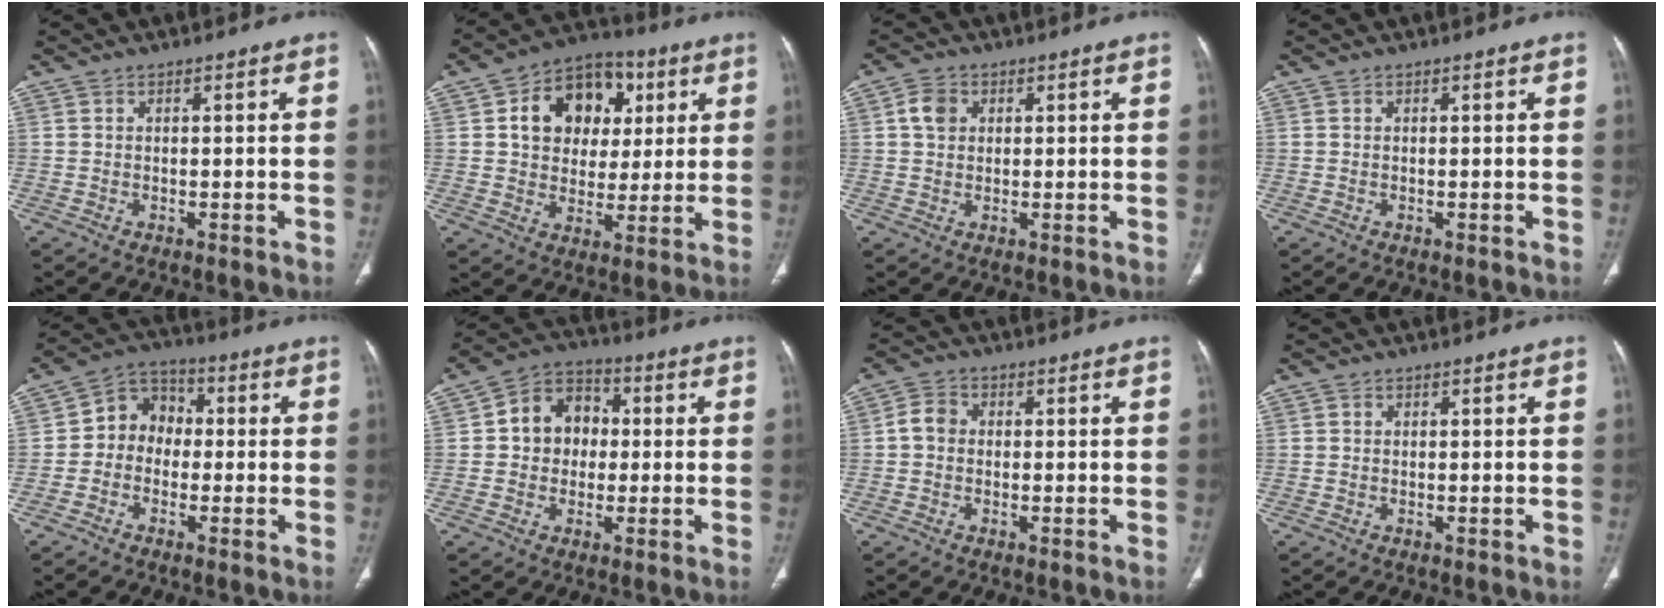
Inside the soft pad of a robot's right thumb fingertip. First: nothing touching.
{"total": 15.3, "force": [4.4, 11.8, 8.7], "torque": [-0.094, 0.004, 0.068]}
{"total": 3.9, "force": [1.0, 3.2, 2.0], "torque": [-0.029, 0.002, 0.017]}
{"total": 0.0}
{"total": 7.4, "force": [-0.8, 6.4, 3.6], "torque": [-0.026, 0.032, -0.034]}
{"total": 9.7, "force": [0.5, 8.2, 5.3], "torque": [-0.049, 0.024, -0.004]}
{"total": 3.4, "force": [-0.2, 2.8, 1.8], "torque": [-0.027, 0.011, -0.011]}
{"total": 0.0}